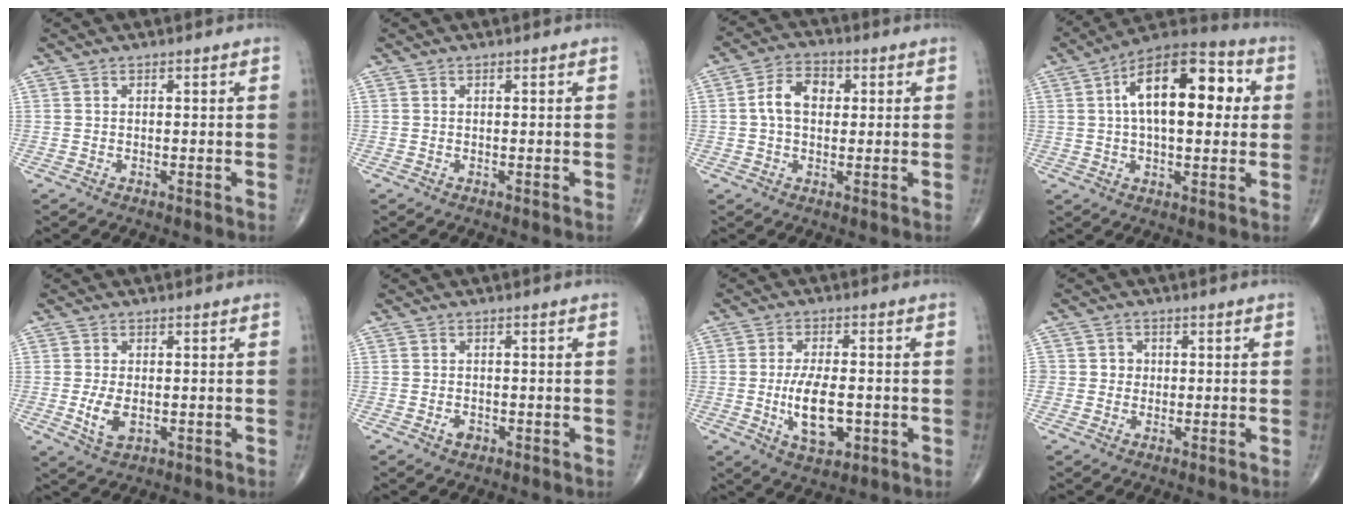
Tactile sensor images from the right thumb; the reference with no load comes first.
{"total": 0.0}
{"total": 7.1, "force": [0.9, 4.8, 5.1], "torque": [-0.083, 0.017, 0.008]}
{"total": 18.7, "force": [3.6, 9.1, 16.0], "torque": [-0.222, 0.027, 0.045]}
{"total": 4.8, "force": [-0.7, 2.6, 3.9], "torque": [-0.074, -0.009, -0.008]}
{"total": 1.7, "force": [-0.7, 1.1, 1.0], "torque": [-0.011, 0.003, -0.011]}
{"total": 9.5, "force": [-1.8, 4.4, 8.2], "torque": [-0.137, -0.001, -0.026]}
{"total": 2.8, "force": [0.1, 2.7, 0.8], "torque": [0.011, 0.008, -0.001]}